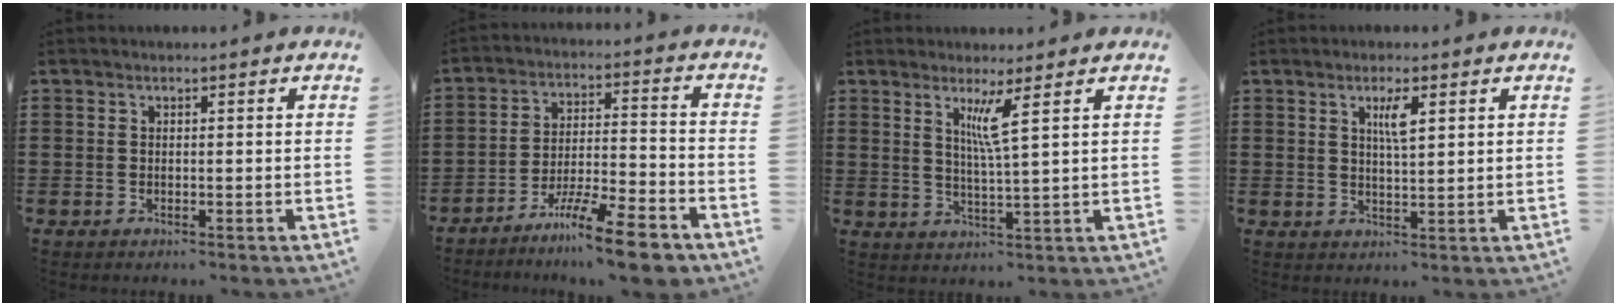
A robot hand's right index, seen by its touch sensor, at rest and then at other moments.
{"total": 11.2, "force": [-9.0, 1.1, 6.7], "torque": [-0.108, 0.025, -0.167]}
{"total": 4.4, "force": [2.3, -0.6, 3.7], "torque": [-0.073, -0.009, 0.035]}
{"total": 3.3, "force": [1.4, 0.7, 2.9], "torque": [-0.045, -0.001, 0.017]}